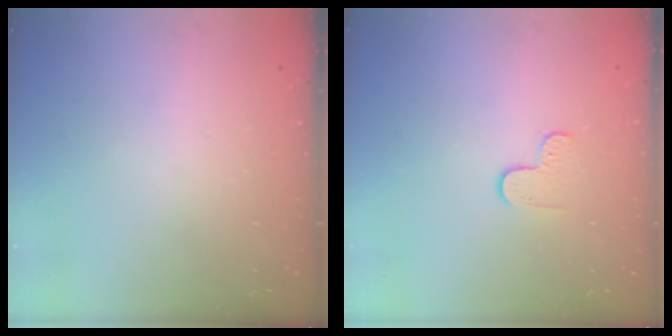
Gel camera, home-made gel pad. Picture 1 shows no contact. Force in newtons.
{"total": 4.0, "press": 4.0, "slide": 0.3}